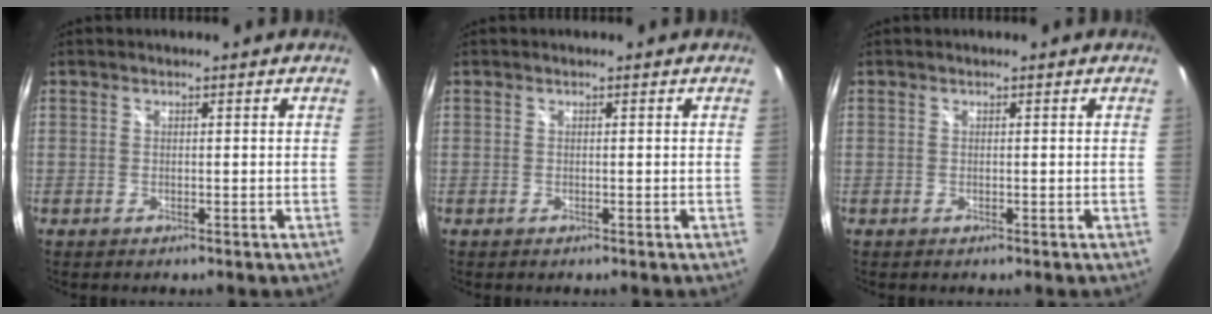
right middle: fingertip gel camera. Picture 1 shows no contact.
{"total": 0.0}
{"total": 0.0}